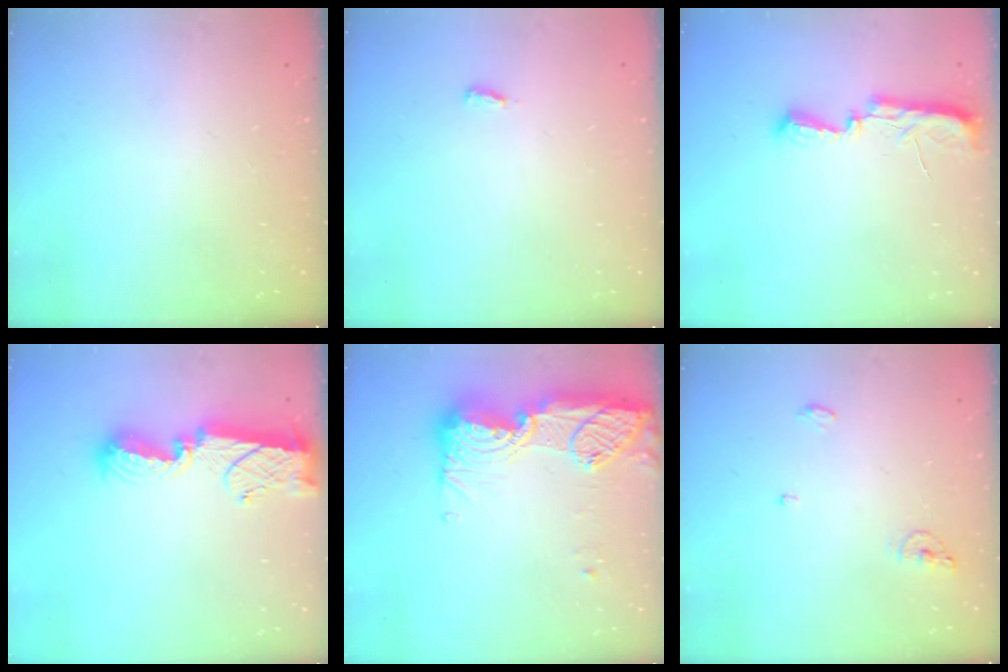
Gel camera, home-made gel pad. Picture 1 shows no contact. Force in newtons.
{"total": 2.6, "press": 2.4, "slide": 1.0}
{"total": 7.6, "press": 7.6, "slide": 0.7}
{"total": 12.3, "press": 12.3, "slide": 0.8}
{"total": 21.5, "press": 20.4, "slide": 6.7}
{"total": 5.7, "press": 5.7, "slide": 0.9}